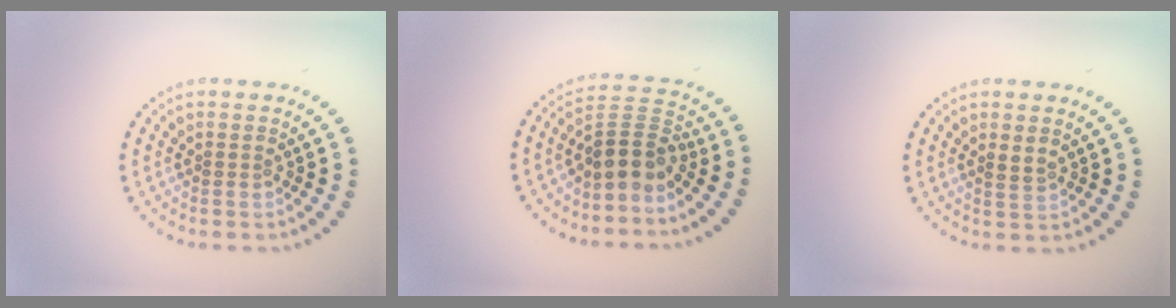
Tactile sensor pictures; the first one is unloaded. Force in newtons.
{"total": 3.8, "press": 3.3, "slide": 1.9}
{"total": 1.0, "press": 0.8, "slide": 0.6}